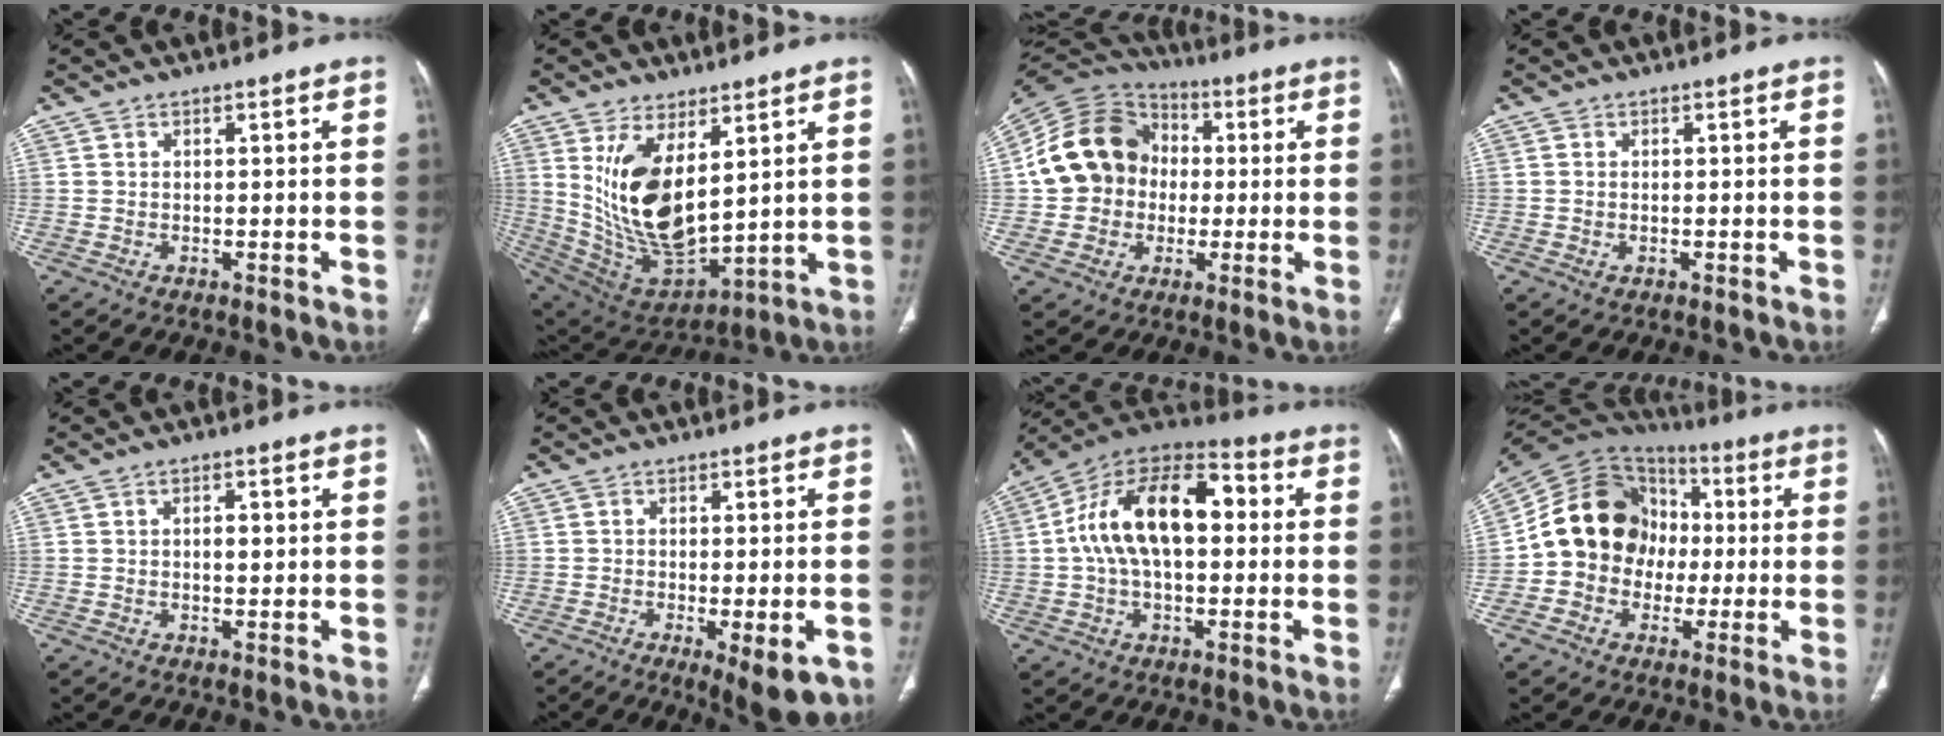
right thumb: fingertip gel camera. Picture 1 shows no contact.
{"total": 17.5, "force": [5.1, 8.4, 14.4], "torque": [-0.254, -0.033, 0.127]}
{"total": 15.7, "force": [0.2, 13.8, 7.5], "torque": [-0.119, 0.028, -0.002]}
{"total": 0.6, "force": [-0.1, 0.4, 0.4], "torque": [-0.013, 0.002, 0.001]}
{"total": 2.8, "force": [0.5, 1.3, 2.4], "torque": [-0.033, 0.001, 0.006]}
{"total": 8.4, "force": [-3.4, 2.7, 7.1], "torque": [-0.098, -0.009, -0.045]}
{"total": 19.7, "force": [2.2, 11.1, 16.1], "torque": [-0.266, 0.041, 0.029]}
{"total": 17.6, "force": [-0.6, 15.1, 9.0], "torque": [-0.128, 0.035, -0.014]}